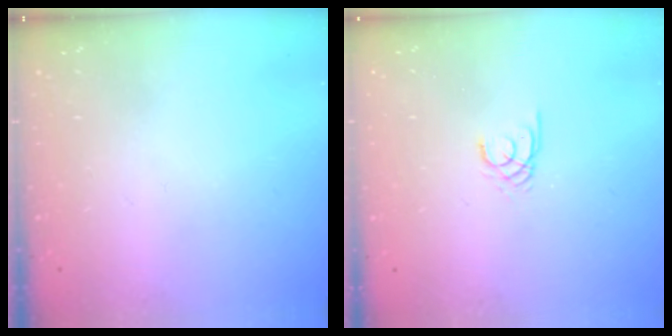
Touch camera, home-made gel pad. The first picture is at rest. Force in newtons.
{"total": 1.9, "press": 1.9, "slide": 0.3}